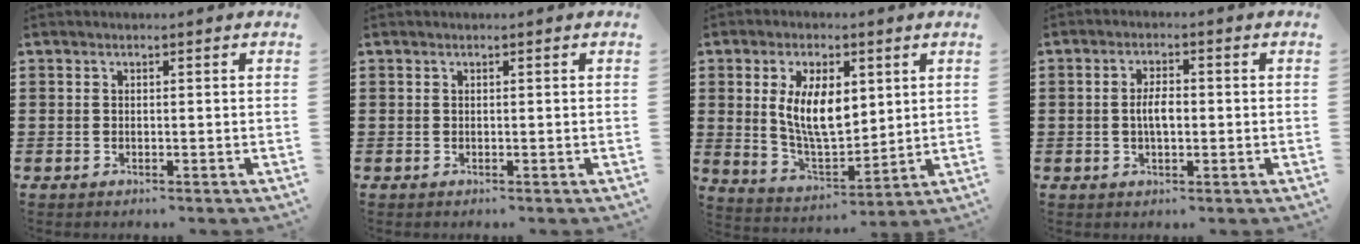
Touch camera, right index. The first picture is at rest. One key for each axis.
{"total": 0.0}
{"total": 9.6, "fx": 2.0, "fy": 4.8, "fz": 8.1, "tx": -0.153, "ty": 0.003, "tz": 0.034}
{"total": 3.5, "fx": -0.4, "fy": 1.4, "fz": 3.2, "tx": -0.061, "ty": 0.002, "tz": -0.009}